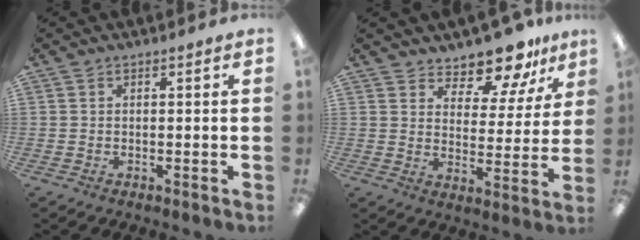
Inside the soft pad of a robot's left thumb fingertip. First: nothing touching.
{"total": 11.4, "force": [10.3, 3.6, 3.1], "torque": [-0.048, -0.085, 0.189]}